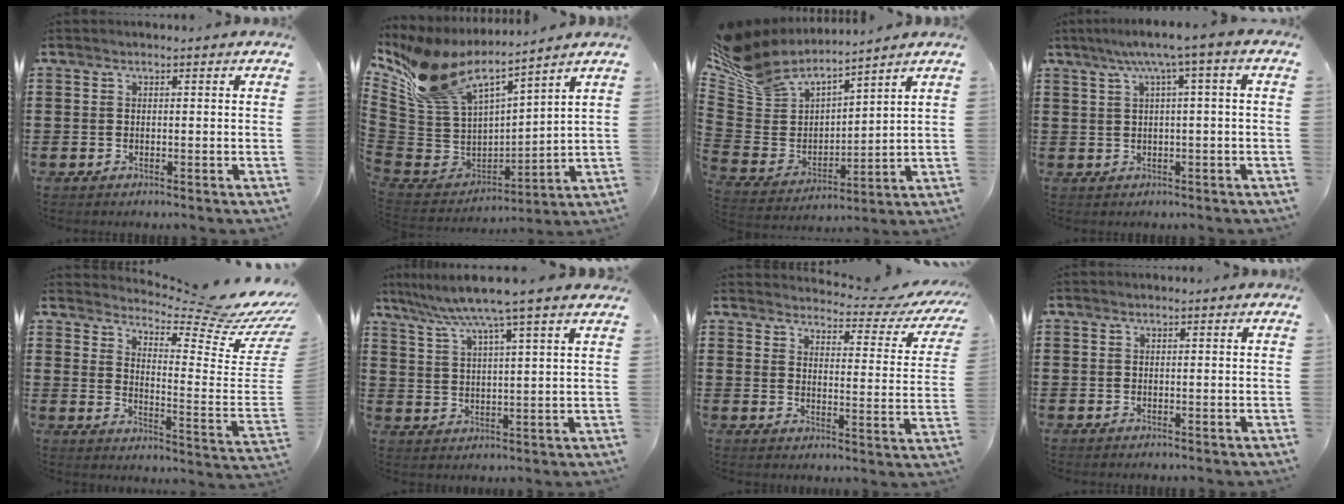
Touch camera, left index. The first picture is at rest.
{"total": 10.4, "force": [8.4, 3.6, 5.0], "torque": [-0.144, -0.055, 0.151]}
{"total": 6.7, "force": [6.1, 2.6, 0.6], "torque": [-0.057, -0.051, 0.109]}
{"total": 4.2, "force": [0.7, -0.4, 4.1], "torque": [-0.080, -0.002, 0.005]}
{"total": 7.8, "force": [6.9, 0.1, 3.7], "torque": [-0.072, -0.076, 0.109]}
{"total": 7.3, "force": [5.9, -0.9, 4.1], "torque": [-0.099, -0.029, 0.098]}
{"total": 3.8, "force": [3.4, 0.3, 1.6], "torque": [-0.037, -0.032, 0.048]}
{"total": 0.0}